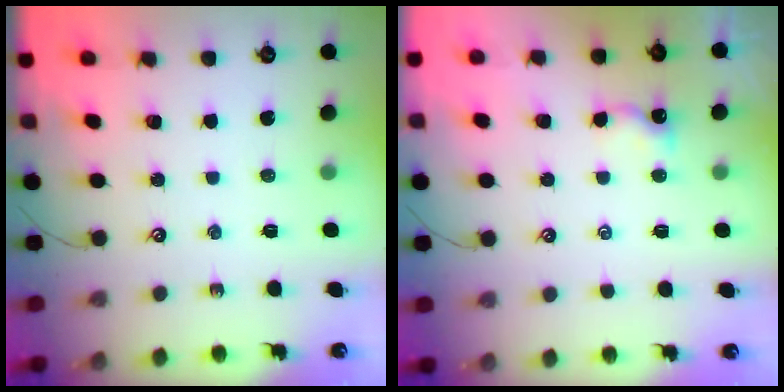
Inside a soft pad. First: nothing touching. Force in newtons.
{"total": 3.3, "press": 3.3, "slide": 0.0}